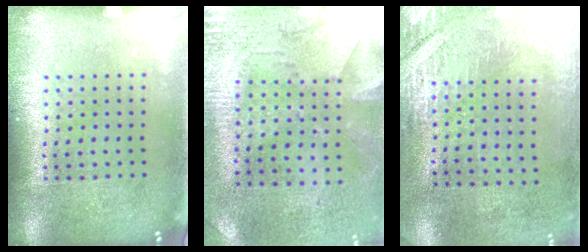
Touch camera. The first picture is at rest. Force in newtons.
{"total": 2.8, "press": 2.2, "slide": 1.6}
{"total": 2.8, "press": 2.4, "slide": 1.4}